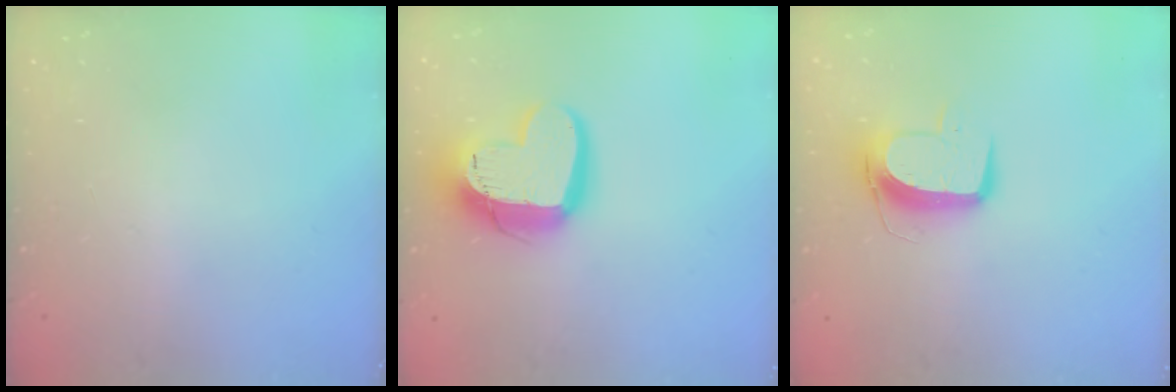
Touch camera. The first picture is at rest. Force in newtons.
{"total": 18.9, "press": 18.8, "slide": 1.5}
{"total": 10.3, "press": 10.3, "slide": 0.8}